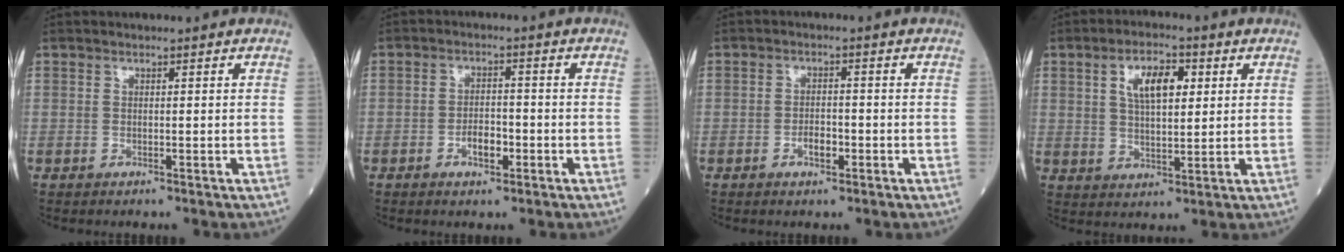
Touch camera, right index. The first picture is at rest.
{"total": 3.7, "force": [-1.6, 1.7, 3.0], "torque": [-0.050, 0.004, -0.026]}
{"total": 2.8, "force": [-1.2, 1.2, 2.3], "torque": [-0.038, 0.004, -0.020]}
{"total": 7.3, "force": [2.5, 3.0, 6.3], "torque": [-0.114, 0.011, 0.046]}